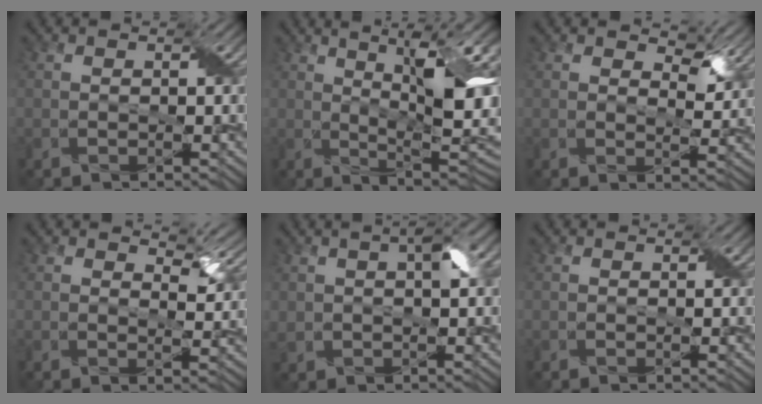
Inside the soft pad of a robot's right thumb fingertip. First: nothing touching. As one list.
[{"total": 15.0, "force": [3.9, 4.7, 13.7], "torque": [-0.204, 0.025, 0.059]}, {"total": 4.7, "force": [3.1, 2.3, 2.7], "torque": [-0.045, -0.006, 0.044]}, {"total": 4.1, "force": [3.0, 1.7, 2.3], "torque": [-0.040, -0.005, 0.046]}, {"total": 5.5, "force": [1.1, 2.7, 4.6], "torque": [-0.093, 0.010, 0.017]}, {"total": 0.0}]